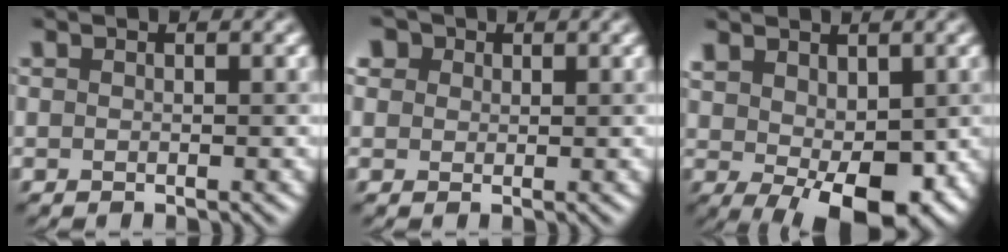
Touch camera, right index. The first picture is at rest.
{"total": 2.6, "force": [1.8, 1.8, 0.7], "torque": [-0.017, 0.017, 0.019]}
{"total": 8.5, "force": [-0.6, 4.7, 7.0], "torque": [-0.139, -0.008, 0.010]}